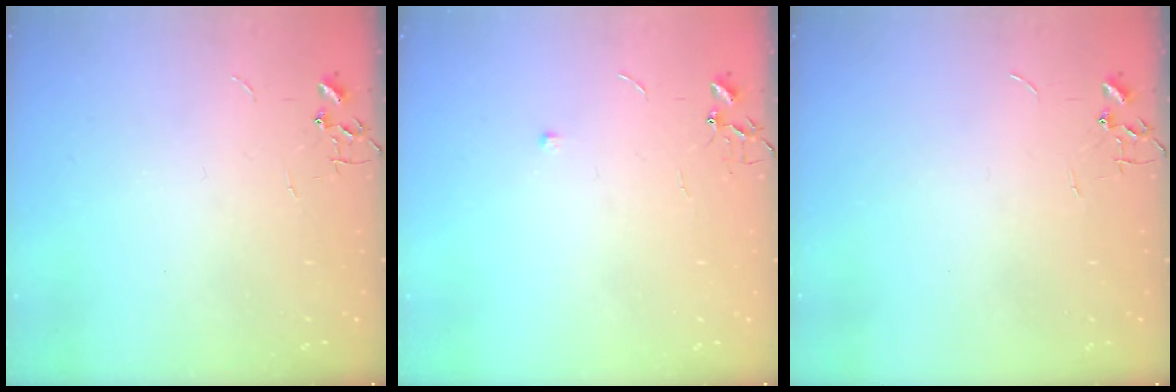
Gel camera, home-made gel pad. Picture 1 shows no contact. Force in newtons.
{"total": 4.4, "press": 4.3, "slide": 0.6}
{"total": 0.0}